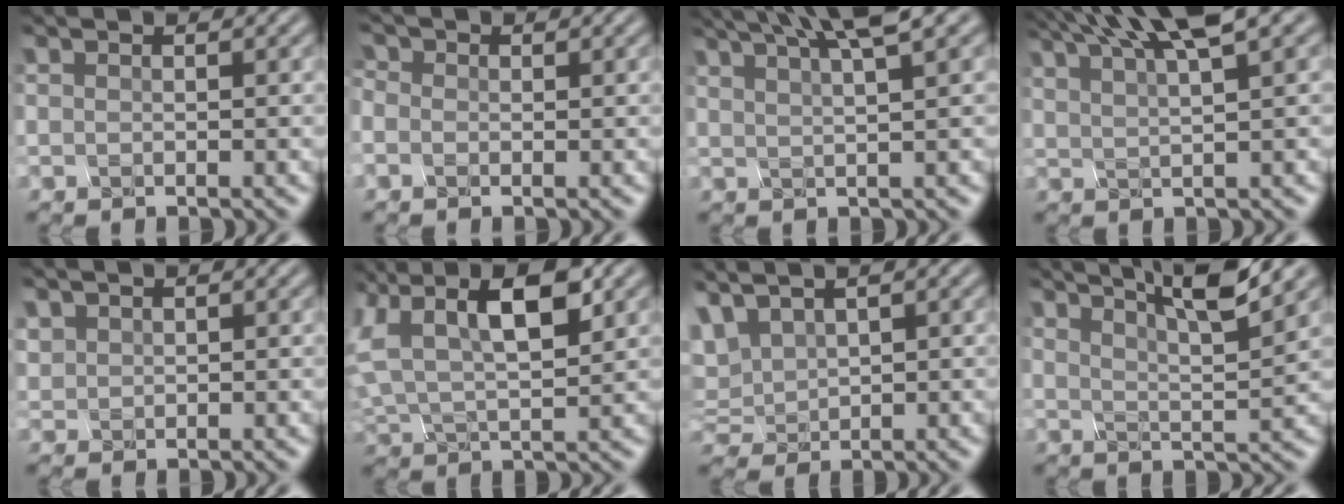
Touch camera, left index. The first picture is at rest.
{"total": 0.6, "force": [0.0, 0.6, 0.1], "torque": [-0.012, 0.006, -0.007]}
{"total": 6.0, "force": [4.3, 0.6, 4.1], "torque": [-0.052, 0.023, 0.057]}
{"total": 7.6, "force": [5.4, 1.0, 5.2], "torque": [-0.064, 0.025, 0.076]}
{"total": 1.2, "force": [0.8, -0.1, -0.8], "torque": [0.002, 0.003, 0.030]}
{"total": 10.3, "force": [4.6, 5.1, 7.7], "torque": [-0.169, 0.017, 0.087]}
{"total": 3.7, "force": [3.3, 1.3, 1.2], "torque": [-0.058, 0.018, 0.071]}
{"total": 6.7, "force": [4.6, 0.7, 4.8], "torque": [-0.070, 0.018, 0.067]}